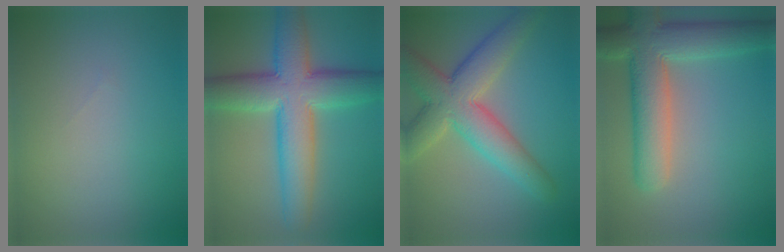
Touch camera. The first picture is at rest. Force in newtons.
{"total": 9.4, "press": 9.4, "slide": 0.3}
{"total": 7.9, "press": 7.8, "slide": 0.7}
{"total": 8.2, "press": 8.2, "slide": 0.9}